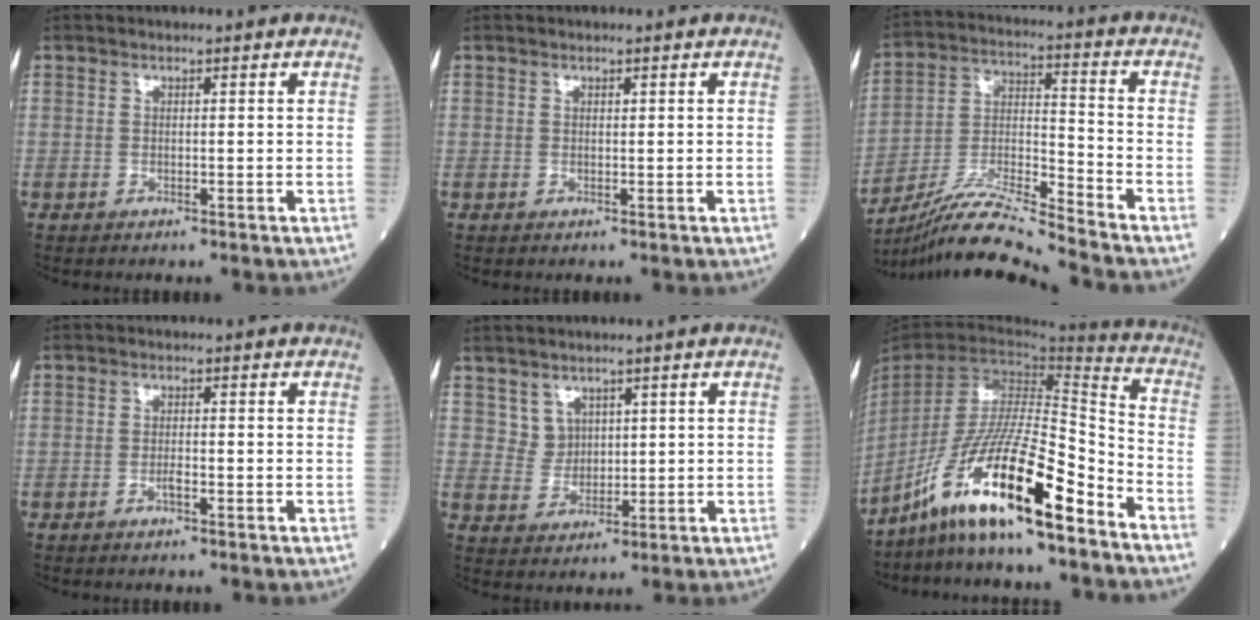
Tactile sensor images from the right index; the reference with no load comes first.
{"total": 0.0}
{"total": 12.1, "force": [-11.2, -2.3, 3.9], "torque": [-0.079, -0.002, -0.212]}
{"total": 1.4, "force": [-0.9, 0.2, 1.0], "torque": [-0.018, 0.000, -0.016]}
{"total": 3.2, "force": [1.7, 2.7, 0.3], "torque": [-0.007, 0.006, 0.038]}
{"total": 17.9, "force": [-12.4, 1.1, 12.8], "torque": [-0.253, -0.016, -0.230]}